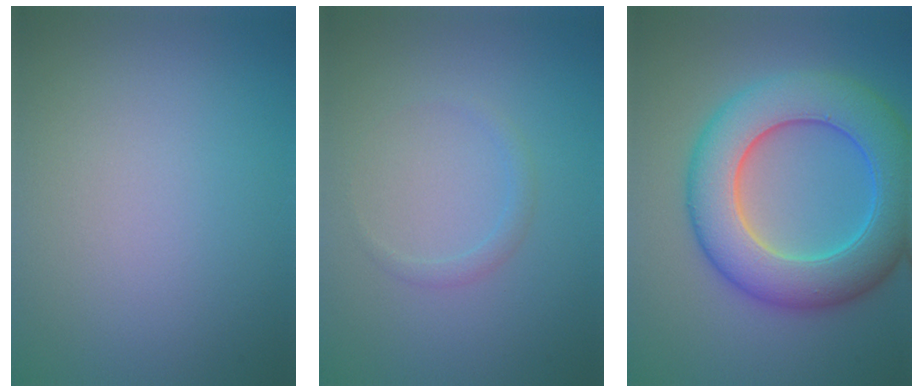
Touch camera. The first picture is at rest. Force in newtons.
{"total": 1.0, "press": 1.0, "slide": 0.0}
{"total": 9.9, "press": 9.9, "slide": 0.3}